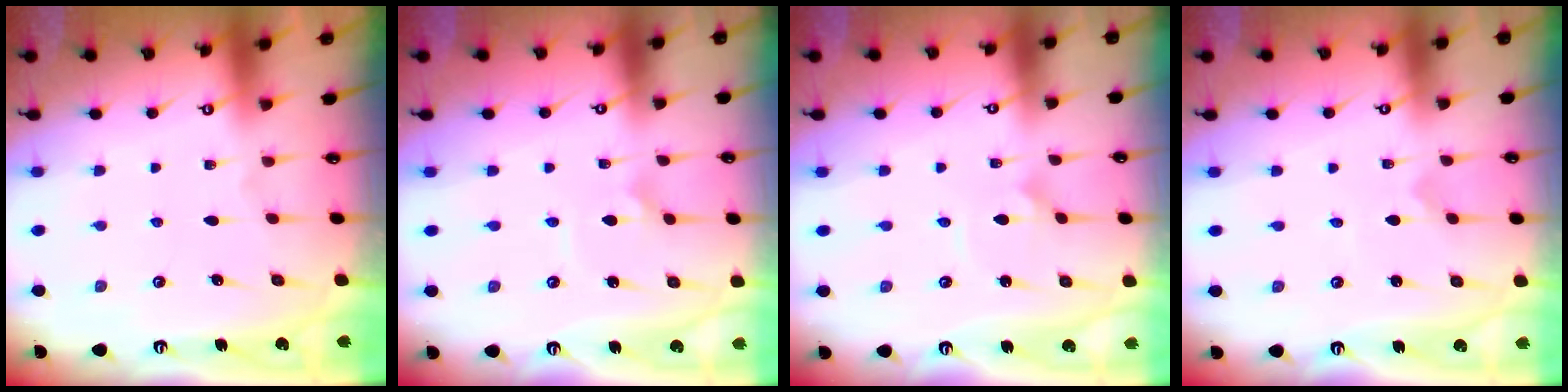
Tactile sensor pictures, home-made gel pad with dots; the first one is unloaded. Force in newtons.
{"total": 2.4, "press": 2.4, "slide": 0.2}
{"total": 1.7, "press": 1.7, "slide": 0.1}
{"total": 0.0}